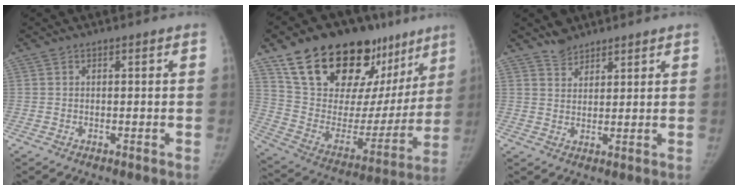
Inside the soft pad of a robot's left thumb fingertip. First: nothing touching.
{"total": 31.8, "force": [20.6, 16.5, 17.7], "torque": [-0.238, -0.049, 0.327]}
{"total": 3.7, "force": [3.2, 1.8, 0.2], "torque": [0.017, -0.022, 0.053]}